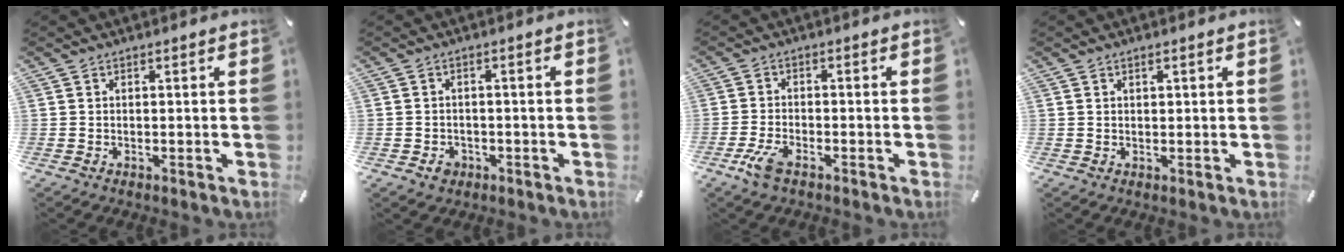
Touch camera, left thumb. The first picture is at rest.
{"total": 2.9, "force": [-1.3, 2.3, 1.1], "torque": [-0.018, 0.007, -0.026]}
{"total": 5.0, "force": [-3.0, 1.8, 3.6], "torque": [-0.095, -0.002, -0.061]}
{"total": 1.0, "force": [0.5, 0.5, 0.7], "torque": [-0.015, 0.003, 0.008]}